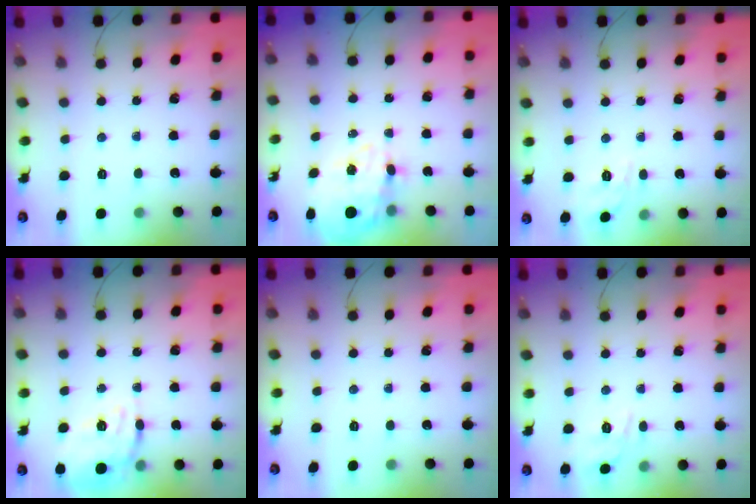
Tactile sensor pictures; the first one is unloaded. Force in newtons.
{"total": 12.5, "press": 12.1, "slide": 3.1}
{"total": 2.3, "press": 2.0, "slide": 1.3}
{"total": 12.5, "press": 12.3, "slide": 2.0}
{"total": 0.0}
{"total": 8.4, "press": 8.3, "slide": 1.5}